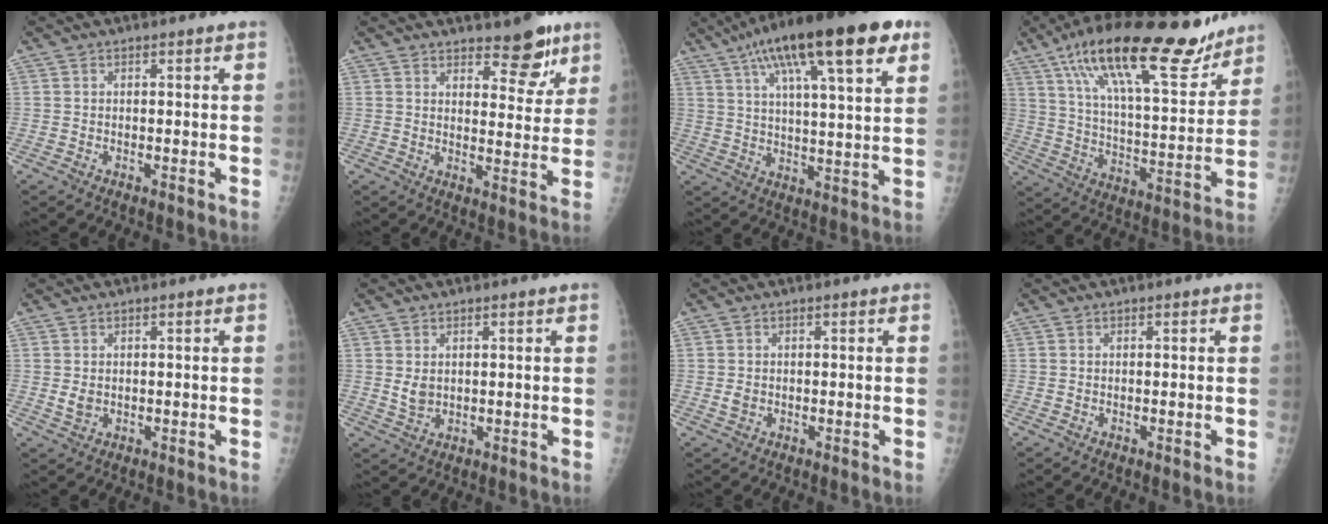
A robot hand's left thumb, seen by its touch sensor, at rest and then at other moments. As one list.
[{"total": 8.4, "force": [6.0, 3.5, 4.8], "torque": [-0.031, -0.039, 0.084]}, {"total": 22.8, "force": [12.0, 5.6, 18.6], "torque": [-0.288, -0.003, 0.185]}, {"total": 24.6, "force": [16.9, 7.2, 16.3], "torque": [-0.234, -0.053, 0.279]}, {"total": 2.0, "force": [0.4, 1.5, 1.3], "torque": [-0.018, -0.006, 0.014]}, {"total": 2.7, "force": [1.0, 1.9, 1.7], "torque": [-0.023, -0.011, 0.025]}, {"total": 1.4, "force": [0.1, 1.1, 0.8], "torque": [-0.012, -0.001, 0.006]}, {"total": 0.0}]